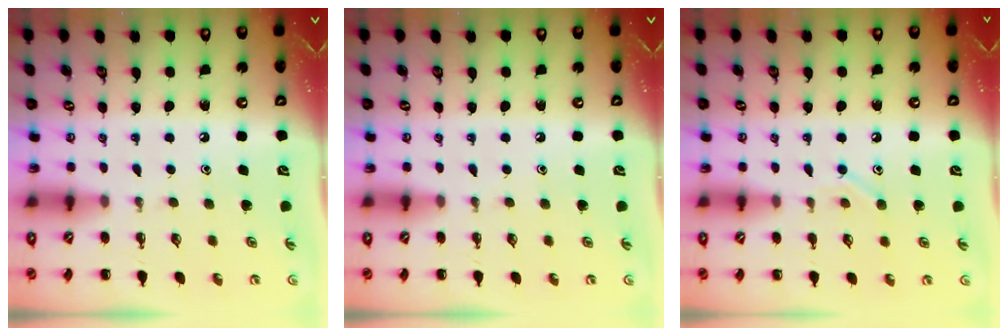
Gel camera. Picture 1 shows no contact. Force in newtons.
{"total": 0.0}
{"total": 7.4, "press": 7.2, "slide": 1.4}